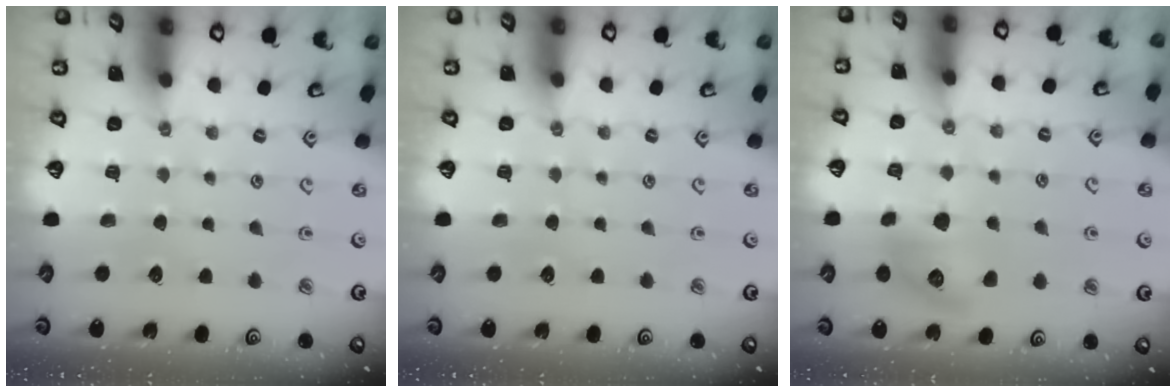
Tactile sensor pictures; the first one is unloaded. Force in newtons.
{"total": 0.0}
{"total": 10.7, "press": 10.7, "slide": 0.7}